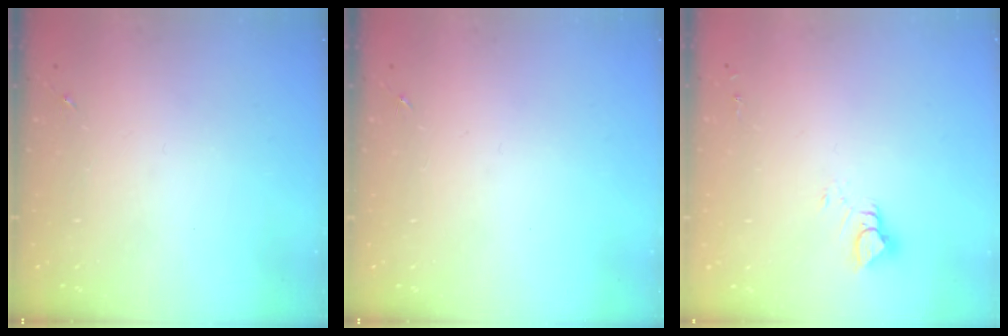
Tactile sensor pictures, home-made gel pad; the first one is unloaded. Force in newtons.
{"total": 0.0}
{"total": 4.5, "press": 4.5, "slide": 0.2}